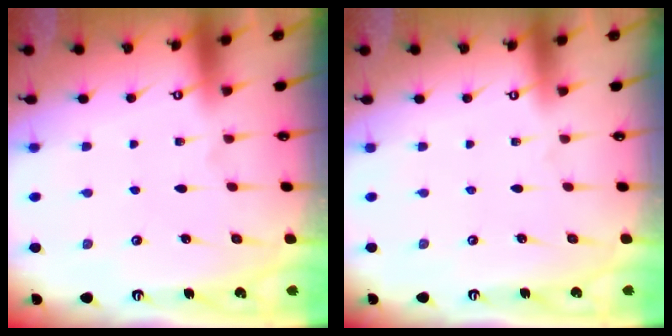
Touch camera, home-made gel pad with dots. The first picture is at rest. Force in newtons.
{"total": 0.0}